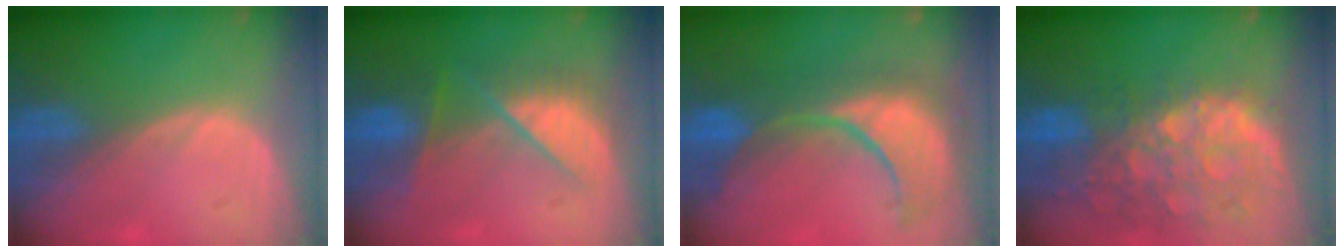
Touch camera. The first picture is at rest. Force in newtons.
{"total": 7.1, "press": 7.0, "slide": 0.6}
{"total": 11.8, "press": 10.8, "slide": 4.8}
{"total": 13.5, "press": 11.0, "slide": 7.8}